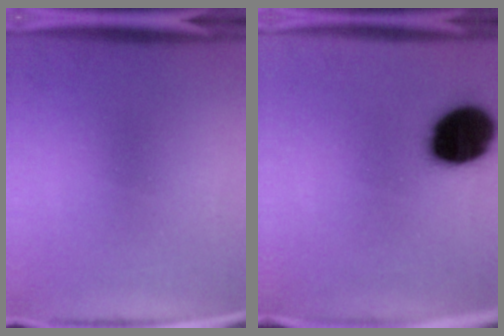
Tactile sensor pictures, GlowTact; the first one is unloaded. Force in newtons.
{"total": 19.6}